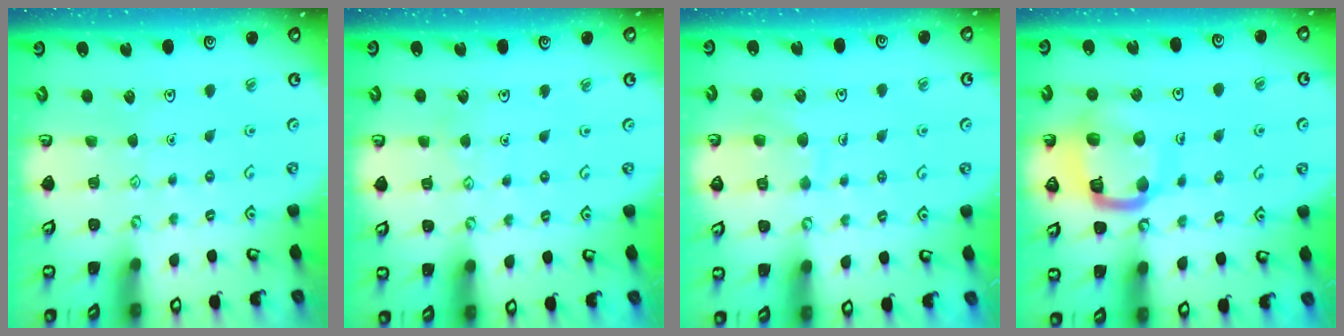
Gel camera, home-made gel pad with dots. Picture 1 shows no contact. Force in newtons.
{"total": 4.5, "press": 4.4, "slide": 0.4}
{"total": 8.5, "press": 8.4, "slide": 0.7}
{"total": 15.5, "press": 15.5, "slide": 1.2}